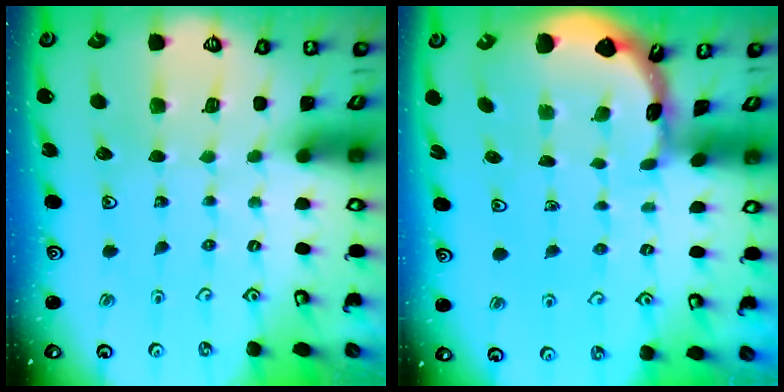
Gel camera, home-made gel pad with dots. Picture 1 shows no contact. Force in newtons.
{"total": 1.8, "press": 1.8, "slide": 0.2}